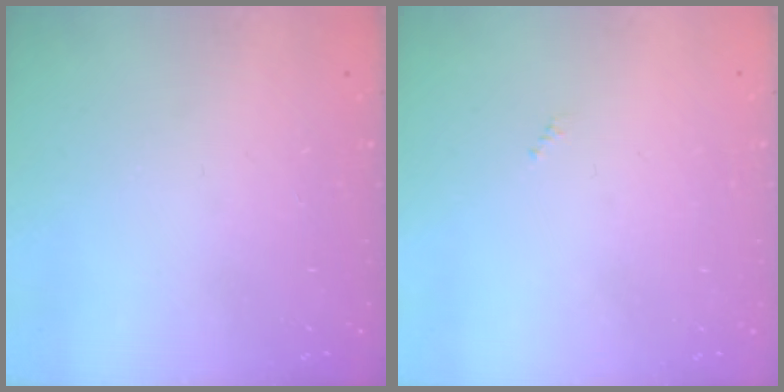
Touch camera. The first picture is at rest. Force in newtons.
{"total": 0.0}